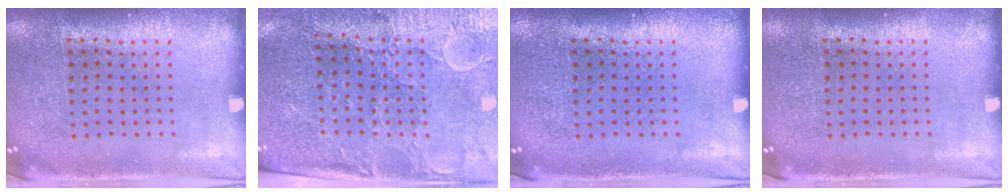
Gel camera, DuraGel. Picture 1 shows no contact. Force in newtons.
{"total": 3.1, "press": 2.9, "slide": 1.2}
{"total": 0.0}
{"total": 0.0}